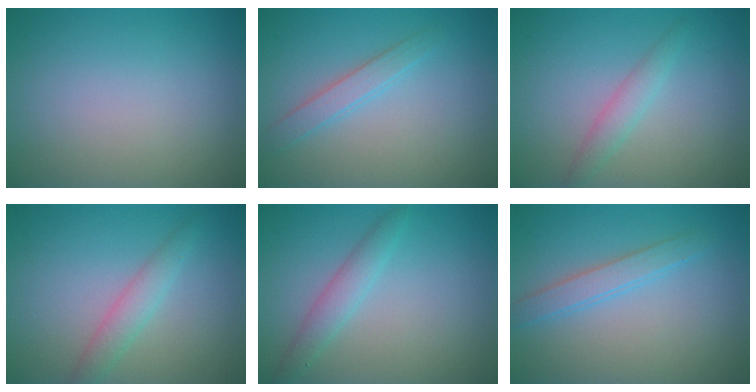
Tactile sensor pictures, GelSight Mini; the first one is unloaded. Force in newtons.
{"total": 2.0, "press": 2.0, "slide": 0.1}
{"total": 1.8, "press": 1.8, "slide": 0.1}
{"total": 2.2, "press": 2.2, "slide": 0.0}
{"total": 2.2, "press": 2.2, "slide": 0.1}
{"total": 1.7, "press": 1.7, "slide": 0.1}